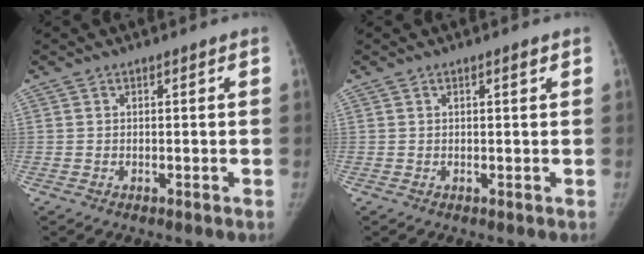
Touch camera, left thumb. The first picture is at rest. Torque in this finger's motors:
{"motor_torque": [0.29, -0.17, 0.50, -0.22, 0.04]}